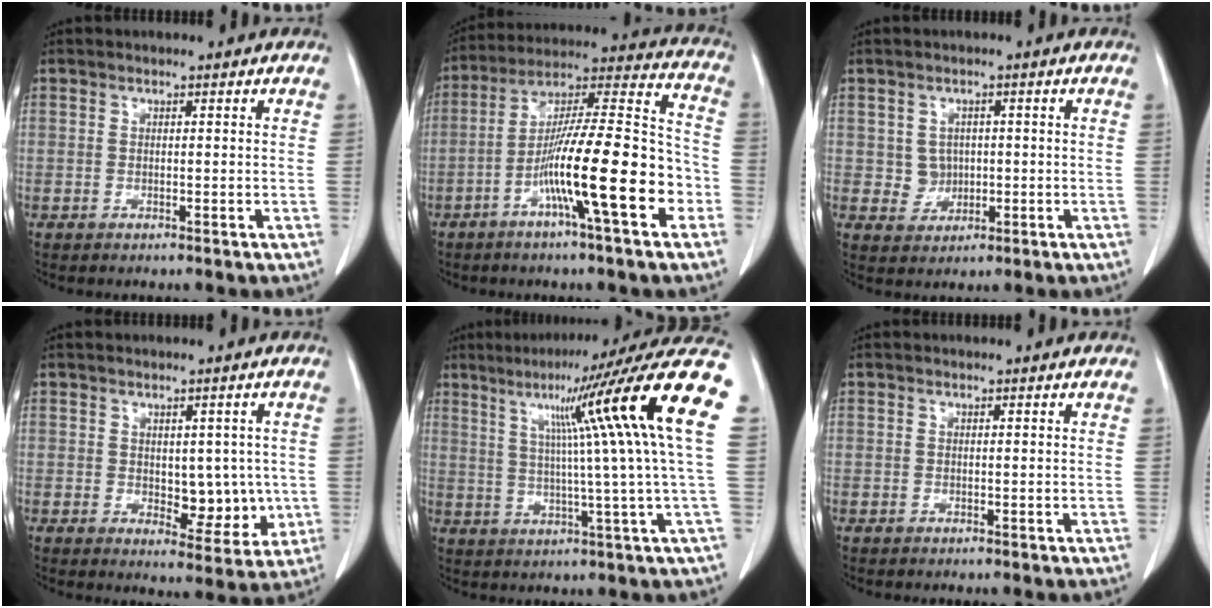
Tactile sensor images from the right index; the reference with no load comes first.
{"total": 18.4, "force": [-6.7, 1.2, 17.1], "torque": [-0.283, 0.003, -0.115]}
{"total": 3.2, "force": [0.1, 3.0, 1.2], "torque": [-0.015, 0.003, 0.009]}
{"total": 6.9, "force": [-0.2, 3.8, 5.7], "torque": [-0.058, -0.003, 0.010]}
{"total": 20.0, "force": [6.5, -2.2, 18.8], "torque": [-0.246, 0.028, 0.085]}
{"total": 0.0}